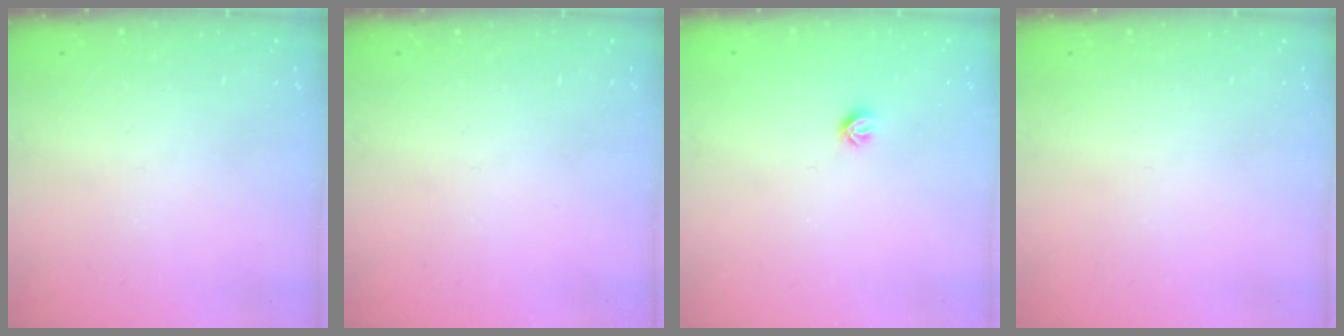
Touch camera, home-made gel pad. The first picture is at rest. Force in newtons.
{"total": 0.0}
{"total": 4.9, "press": 4.8, "slide": 0.9}
{"total": 0.0}